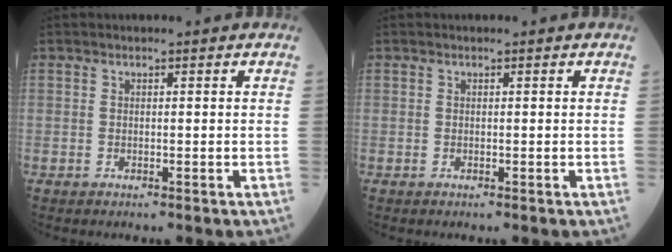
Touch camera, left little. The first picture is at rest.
{"total": 0.0}